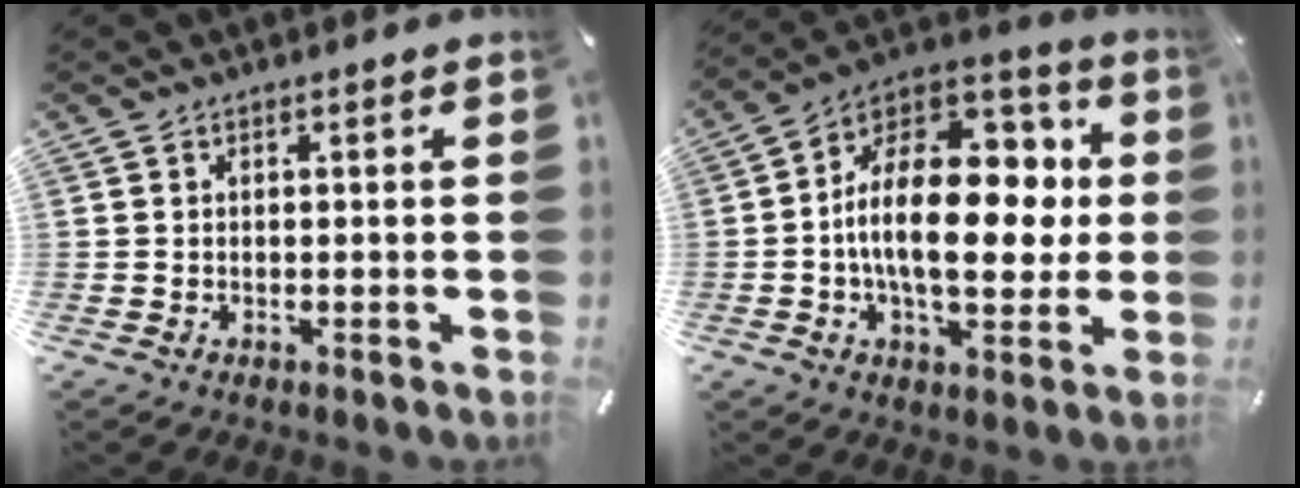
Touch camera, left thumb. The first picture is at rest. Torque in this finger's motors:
{"motor_torque": [1.63, 2.75, 2.58, -0.19, 0.31]}